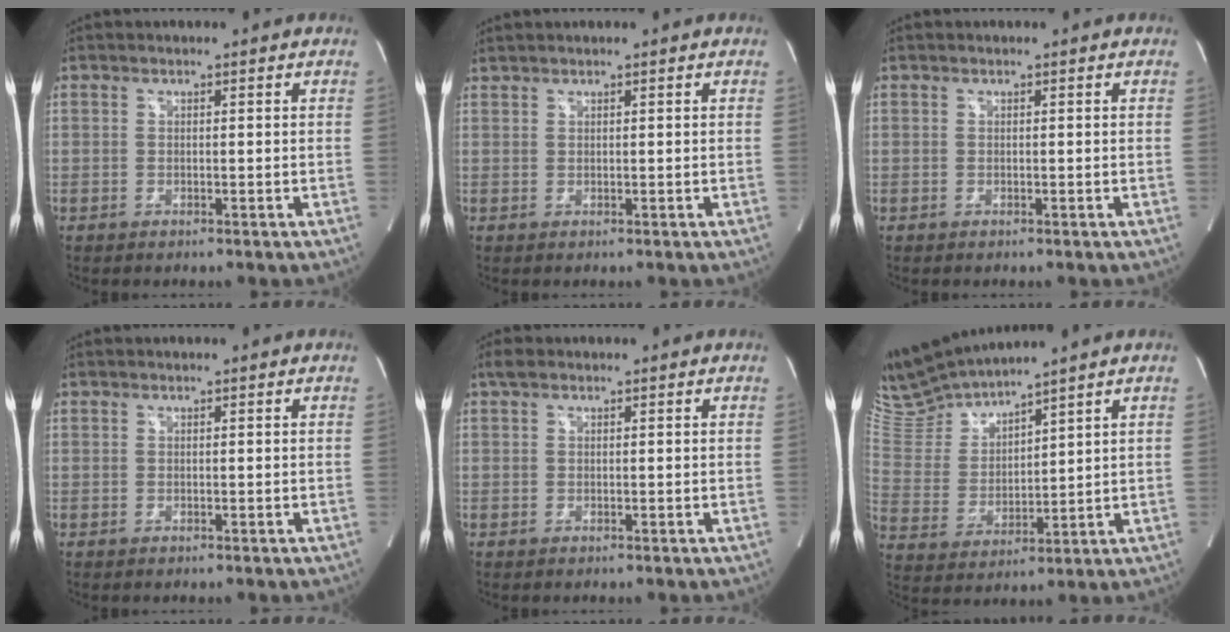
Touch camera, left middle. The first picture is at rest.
{"total": 1.2, "force": [1.2, 0.0, 0.3], "torque": [-0.010, 0.016, 0.030]}
{"total": 0.0}
{"total": 0.0}
{"total": 1.3, "force": [0.9, 0.6, 0.7], "torque": [-0.020, 0.015, 0.017]}
{"total": 9.8, "force": [9.7, -0.6, 1.8], "torque": [-0.063, 0.003, 0.212]}